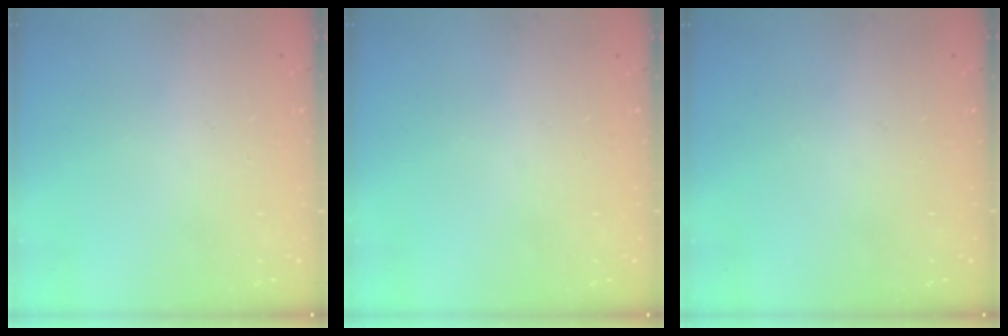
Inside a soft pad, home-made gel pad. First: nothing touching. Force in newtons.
{"total": 0.0}
{"total": 0.0}